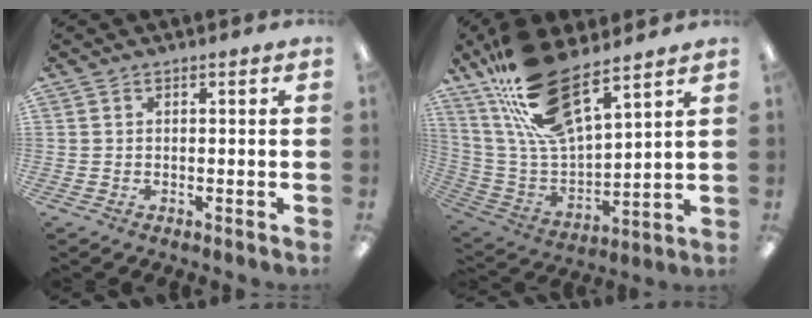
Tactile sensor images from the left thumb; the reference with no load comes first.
{"total": 20.1, "force": [14.5, 6.6, 12.2], "torque": [-0.253, -0.084, 0.260]}